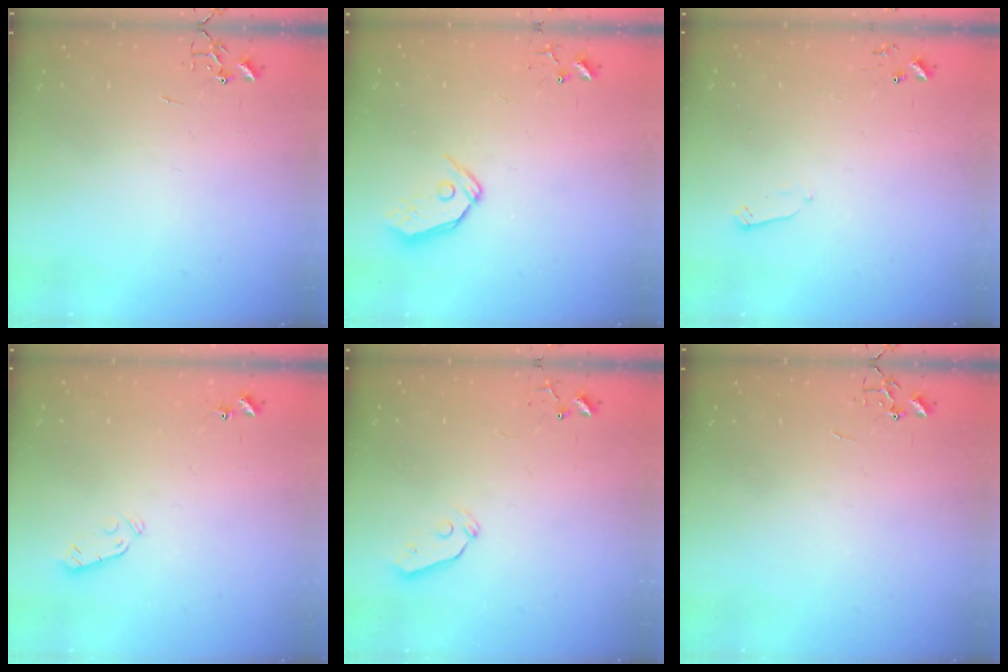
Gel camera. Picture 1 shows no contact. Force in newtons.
{"total": 8.3, "press": 8.2, "slide": 0.7}
{"total": 2.4, "press": 2.4, "slide": 0.4}
{"total": 3.0, "press": 2.9, "slide": 0.9}
{"total": 4.0, "press": 3.9, "slide": 0.8}
{"total": 0.0}